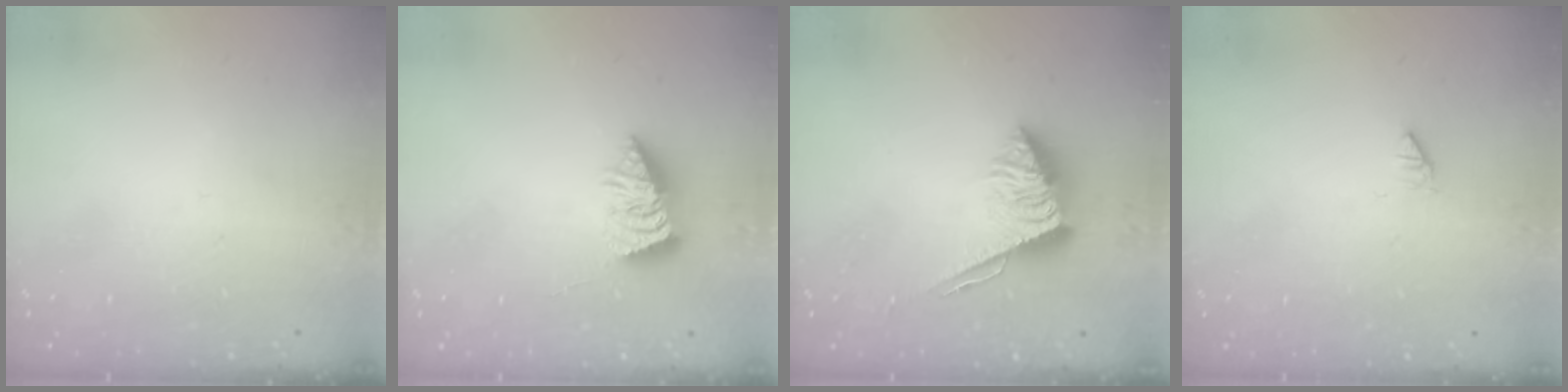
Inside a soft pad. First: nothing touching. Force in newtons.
{"total": 3.9, "press": 3.9, "slide": 0.2}
{"total": 6.6, "press": 6.5, "slide": 0.4}
{"total": 0.0}